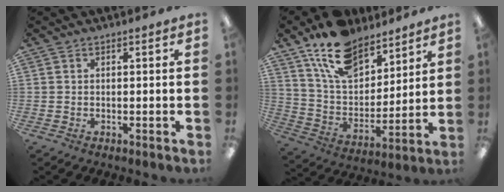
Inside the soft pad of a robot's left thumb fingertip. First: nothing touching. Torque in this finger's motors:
{"motor_torque": [0.77, 0.09, 1.46, -1.31, 0.39]}